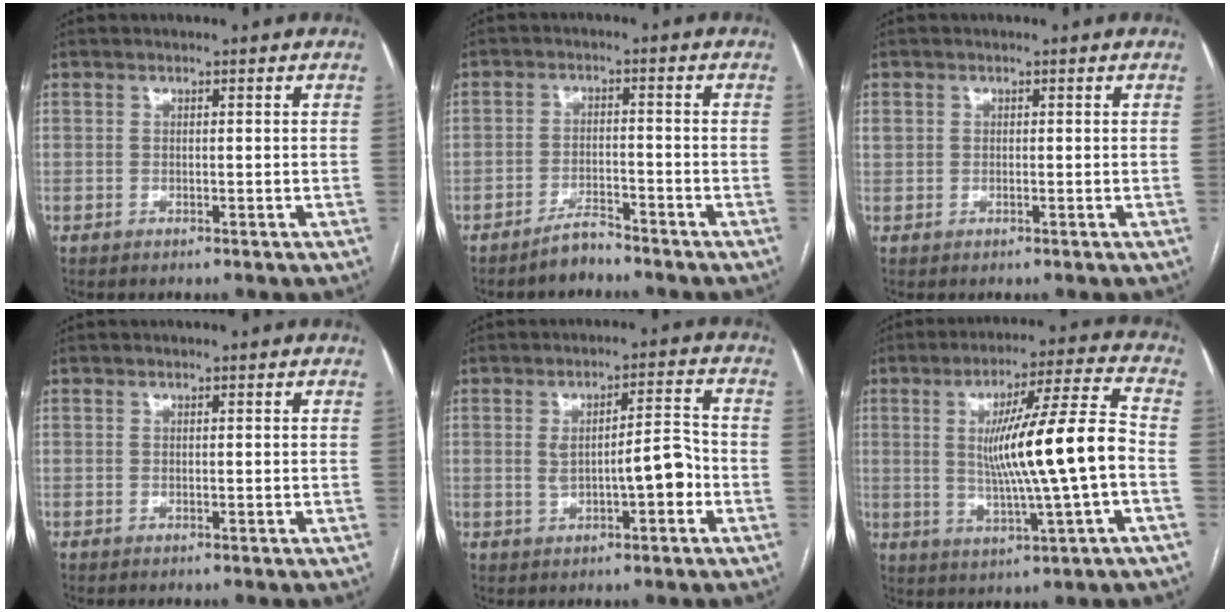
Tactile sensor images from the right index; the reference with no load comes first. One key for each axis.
{"total": 3.4, "fx": -3.2, "fy": 0.7, "fz": 1.1, "tx": -0.017, "ty": -0.003, "tz": -0.057}
{"total": 1.3, "fx": 0.2, "fy": 1.1, "fz": 0.7, "tx": -0.021, "ty": 0.011, "tz": 0.010}
{"total": 0.0}
{"total": 7.1, "fx": -1.2, "fy": 1.9, "fz": 6.8, "tx": -0.112, "ty": 0.022, "tz": -0.011}
{"total": 14.4, "fx": -0.7, "fy": -0.3, "fz": 14.4, "tx": -0.238, "ty": 0.005, "tz": -0.009}